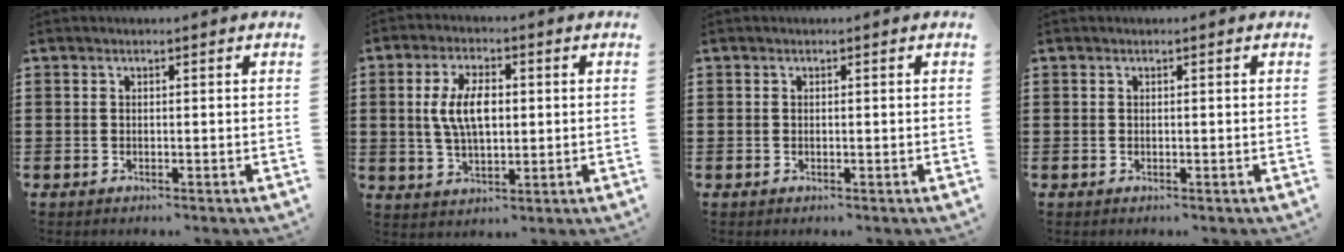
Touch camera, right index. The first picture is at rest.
{"total": 7.3, "force": [0.7, 3.4, 6.4], "torque": [-0.140, 0.007, 0.008]}
{"total": 0.0}
{"total": 0.0}